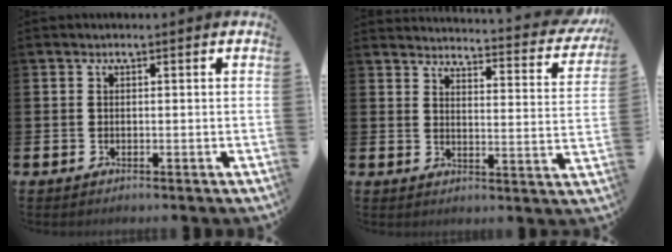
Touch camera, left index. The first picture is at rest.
{"total": 3.8, "force": [3.6, 0.3, 1.0], "torque": [-0.020, -0.042, 0.052]}